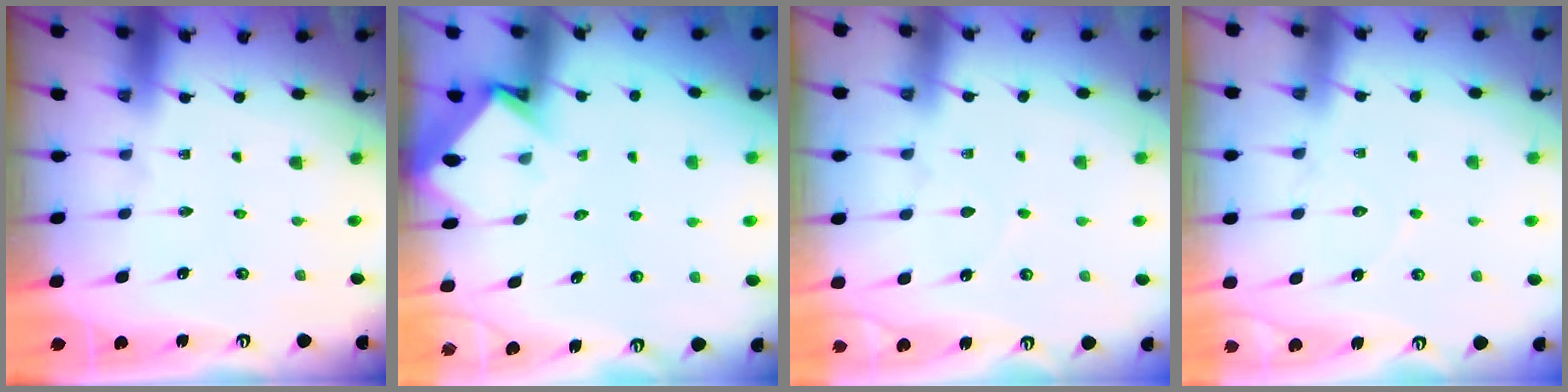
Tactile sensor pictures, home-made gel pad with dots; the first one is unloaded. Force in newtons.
{"total": 3.7, "press": 3.7, "slide": 0.3}
{"total": 6.7, "press": 6.7, "slide": 0.7}
{"total": 8.2, "press": 8.1, "slide": 0.7}